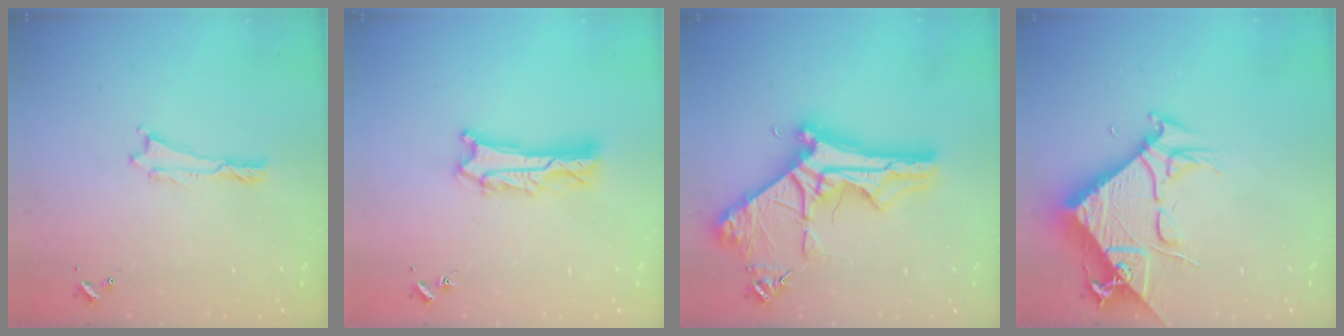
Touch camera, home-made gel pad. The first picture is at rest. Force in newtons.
{"total": 5.0, "press": 4.9, "slide": 0.5}
{"total": 10.7, "press": 10.6, "slide": 1.2}
{"total": 9.0, "press": 9.0, "slide": 0.9}